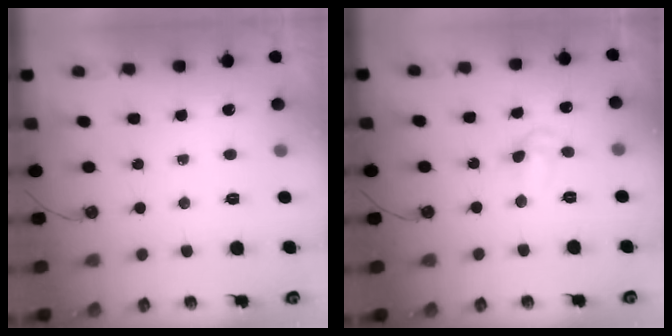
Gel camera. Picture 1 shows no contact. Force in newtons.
{"total": 5.3, "press": 5.1, "slide": 1.5}